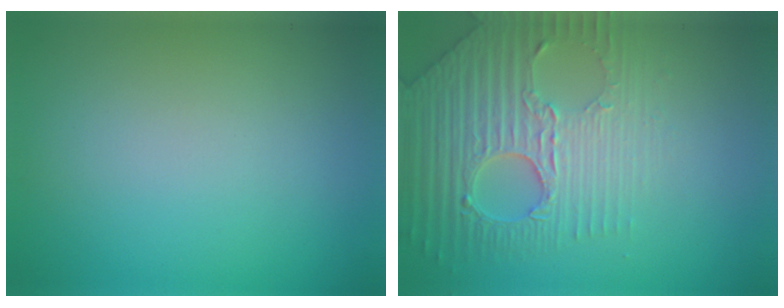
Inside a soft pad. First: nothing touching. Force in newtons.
{"total": 5.0, "press": 4.7, "slide": 1.8}